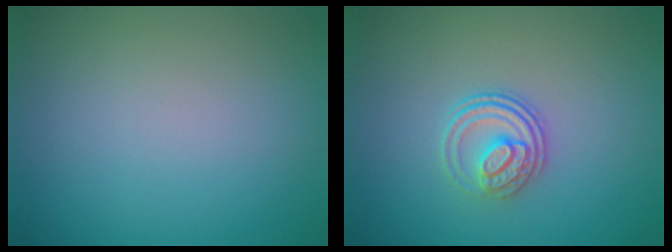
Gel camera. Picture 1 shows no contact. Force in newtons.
{"total": 3.1, "press": 2.6, "slide": 1.7}